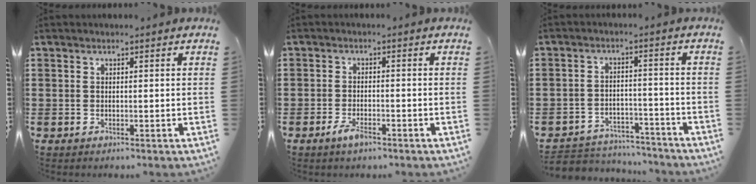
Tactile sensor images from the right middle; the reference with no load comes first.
{"total": 2.7, "force": [-1.6, 0.8, 2.0], "torque": [-0.047, -0.003, -0.034]}
{"total": 4.3, "force": [-4.2, 1.0, 0.0], "torque": [-0.012, 0.006, -0.092]}